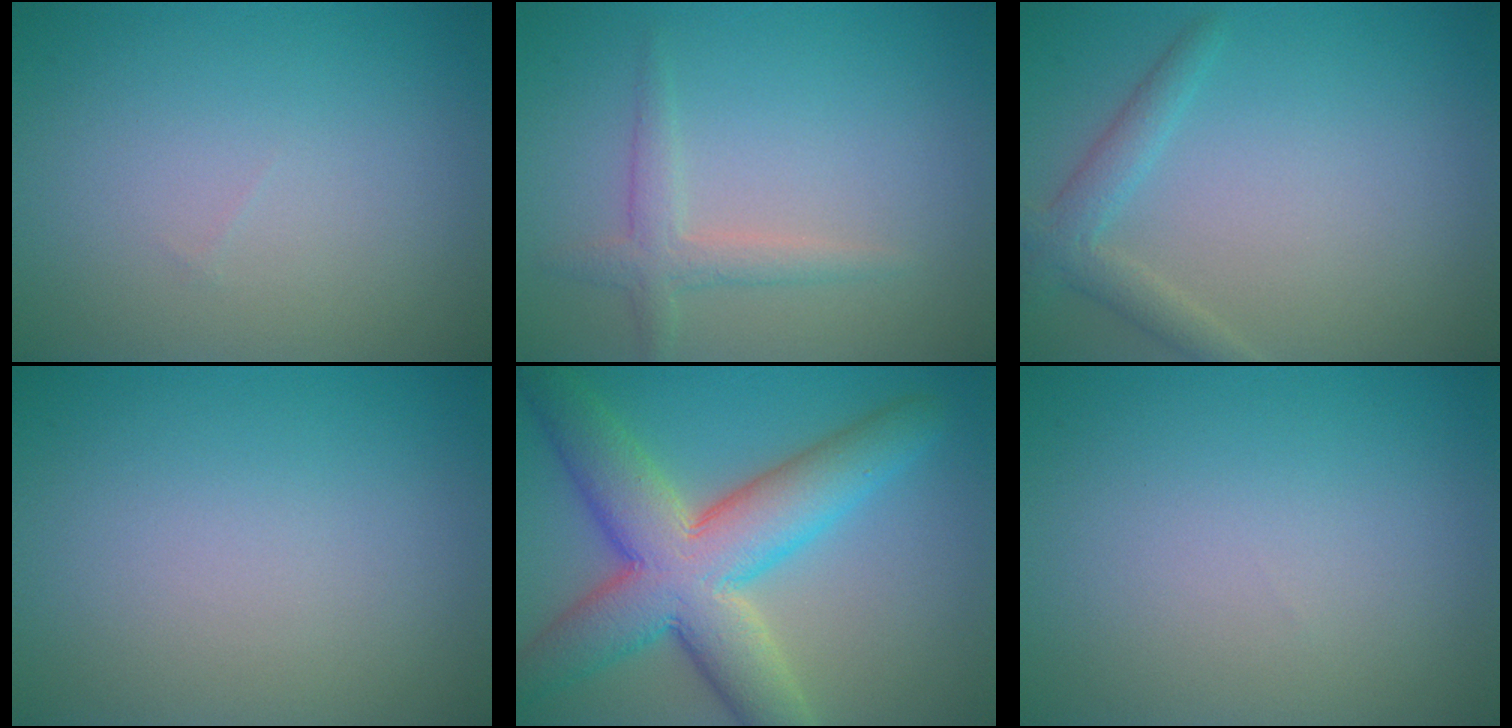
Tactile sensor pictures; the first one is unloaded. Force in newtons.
{"total": 2.1, "press": 2.1, "slide": 0.1}
{"total": 2.4, "press": 2.4, "slide": 0.1}
{"total": 0.0}
{"total": 10.6, "press": 10.5, "slide": 0.7}
{"total": 0.0}